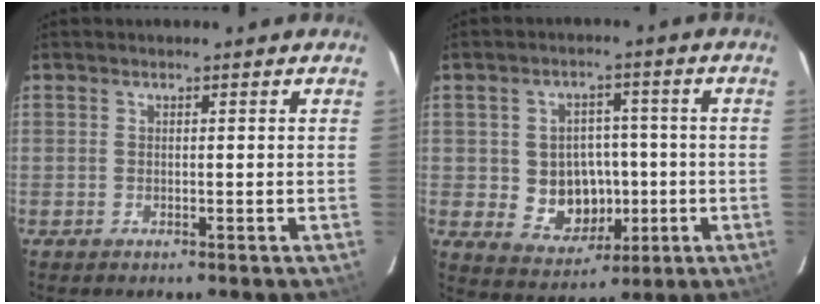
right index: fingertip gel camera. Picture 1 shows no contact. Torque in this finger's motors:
{"motor_torque": [0.70, -0.55, 0.38, 0.06]}